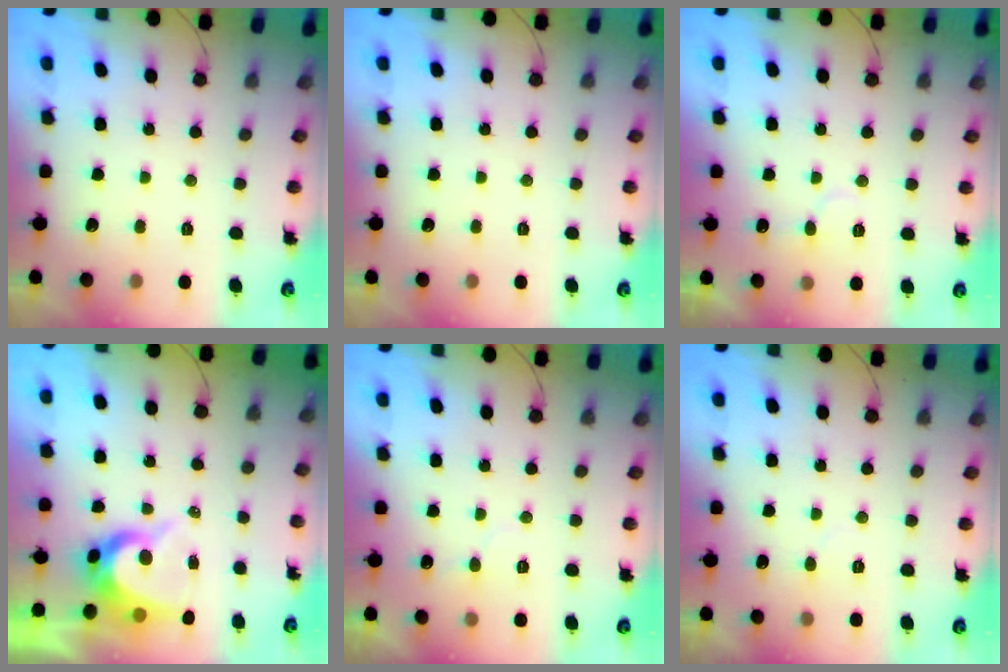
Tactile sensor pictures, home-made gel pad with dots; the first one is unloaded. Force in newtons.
{"total": 0.0}
{"total": 6.4, "press": 6.4, "slide": 0.5}
{"total": 8.0, "press": 8.0, "slide": 0.7}
{"total": 5.7, "press": 5.7, "slide": 0.4}
{"total": 2.9, "press": 2.9, "slide": 0.2}